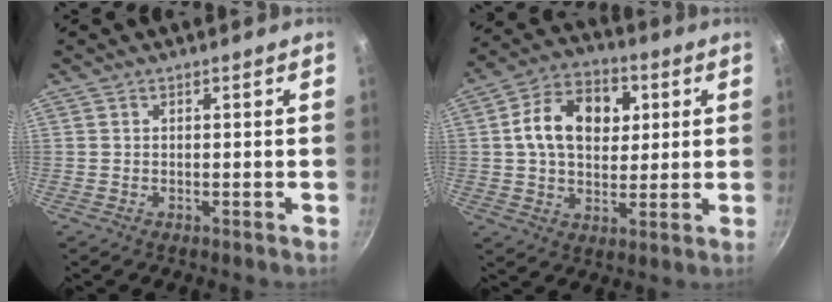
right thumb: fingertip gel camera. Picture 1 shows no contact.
{"total": 14.6, "force": [3.1, 10.0, 10.1], "torque": [-0.143, 0.008, 0.045]}